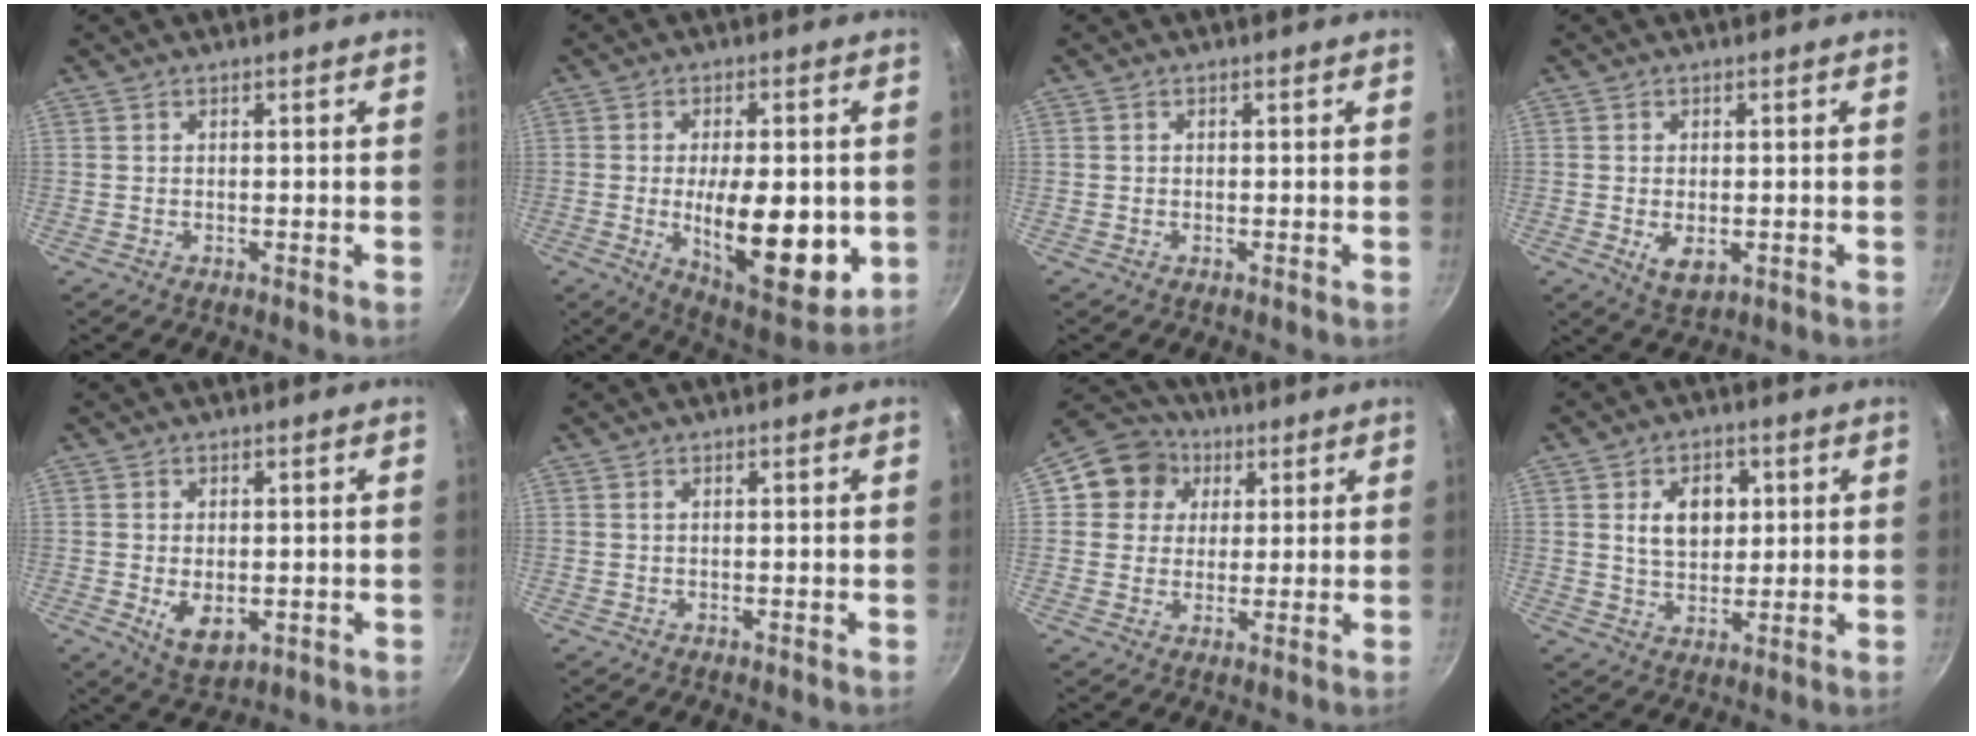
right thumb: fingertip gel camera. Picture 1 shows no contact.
{"total": 18.4, "force": [-2.5, 7.8, 16.5], "torque": [-0.218, -0.016, -0.027]}
{"total": 0.0}
{"total": 4.9, "force": [-1.1, 2.9, 3.9], "torque": [-0.061, -0.009, -0.007]}
{"total": 6.5, "force": [-1.0, 4.0, 5.1], "torque": [-0.076, -0.015, -0.003]}
{"total": 0.0}
{"total": 9.6, "force": [3.0, 8.6, 3.0], "torque": [-0.016, 0.012, 0.036]}
{"total": 8.5, "force": [2.0, 6.0, 5.6], "torque": [-0.065, -0.005, 0.034]}